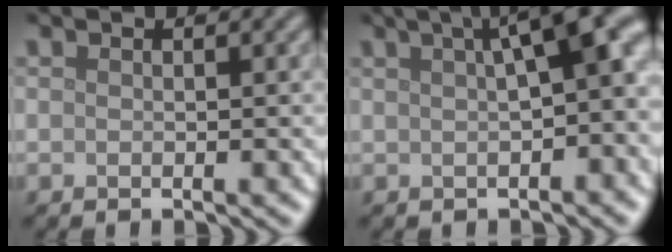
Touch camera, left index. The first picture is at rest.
{"total": 9.3, "force": [2.6, 3.2, 8.4], "torque": [-0.083, 0.027, 0.035]}